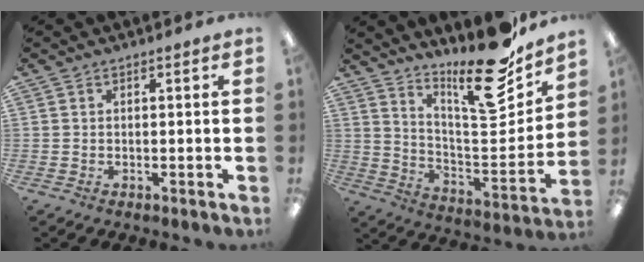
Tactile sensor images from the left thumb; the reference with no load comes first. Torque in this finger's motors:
{"motor_torque": [0.37, 0.05, -0.03, -0.47, 0.08]}